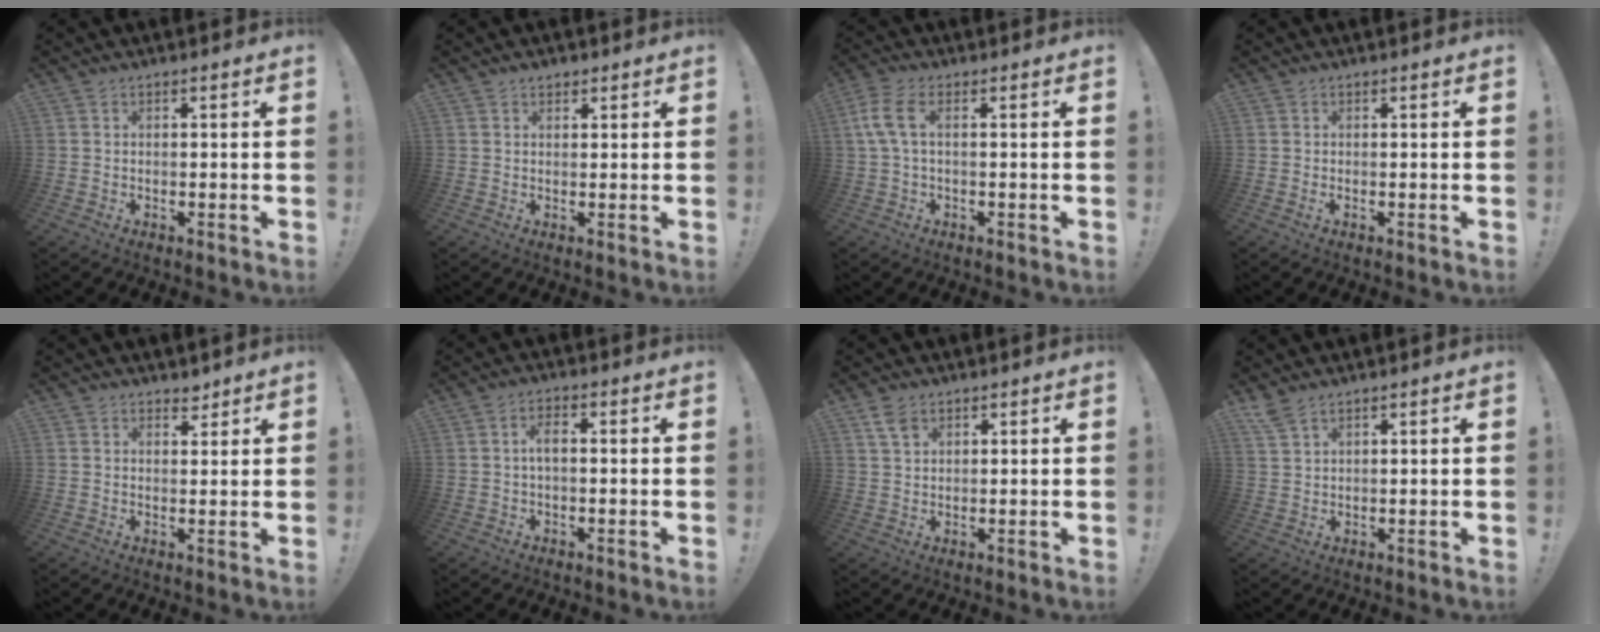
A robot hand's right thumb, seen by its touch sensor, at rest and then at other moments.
{"total": 1.3, "force": [0.9, 0.9, 0.3], "torque": [0.002, -0.003, 0.015]}
{"total": 6.9, "force": [1.4, 2.7, 6.2], "torque": [-0.134, -0.005, 0.026]}
{"total": 0.5, "force": [0.0, 0.0, 0.5], "torque": [-0.004, -0.004, -0.001]}
{"total": 2.6, "force": [2.2, 1.3, 0.4], "torque": [0.015, -0.019, 0.035]}
{"total": 3.4, "force": [-0.1, 1.2, 3.2], "torque": [-0.075, 0.008, -0.003]}
{"total": 4.0, "force": [2.4, 2.1, 2.5], "torque": [-0.048, -0.003, 0.047]}
{"total": 3.8, "force": [3.0, 1.2, 2.0], "torque": [-0.045, -0.011, 0.057]}